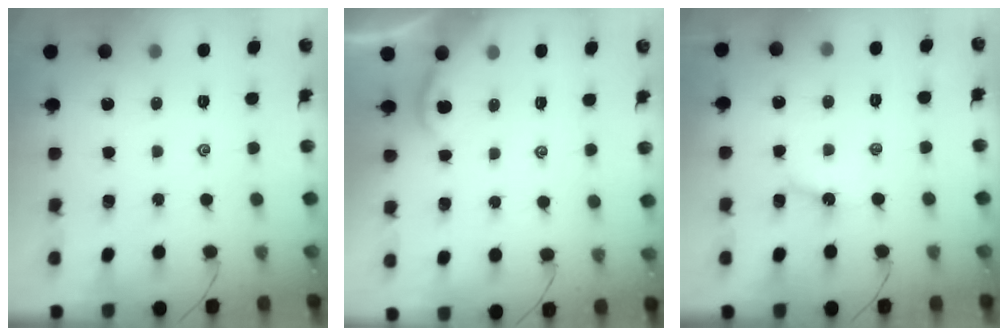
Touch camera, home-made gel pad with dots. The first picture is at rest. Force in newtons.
{"total": 1.6, "press": 1.6, "slide": 0.2}
{"total": 3.3, "press": 3.3, "slide": 0.1}